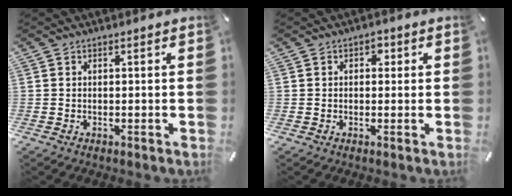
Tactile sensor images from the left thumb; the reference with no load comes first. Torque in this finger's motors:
{"motor_torque": [0.18, 0.30, 0.12, -0.18, 0.01]}